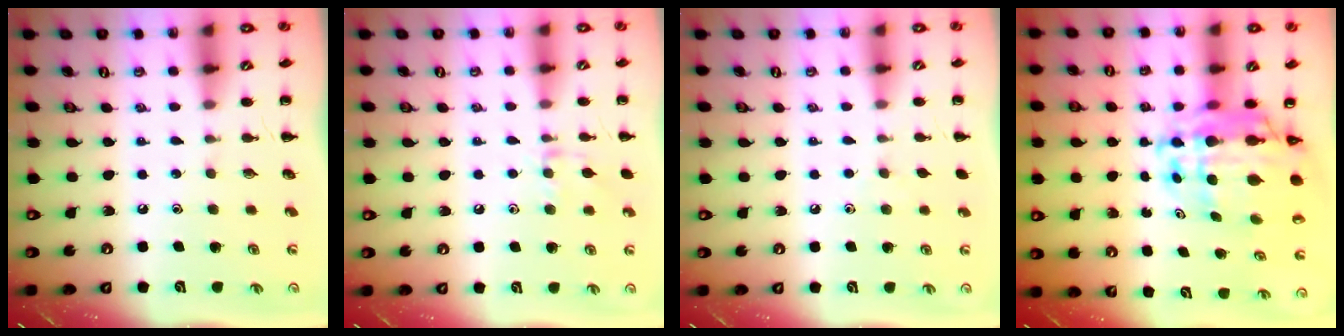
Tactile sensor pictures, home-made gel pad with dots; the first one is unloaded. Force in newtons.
{"total": 7.1, "press": 7.0, "slide": 1.1}
{"total": 3.4, "press": 3.1, "slide": 1.3}
{"total": 13.9, "press": 13.2, "slide": 4.4}